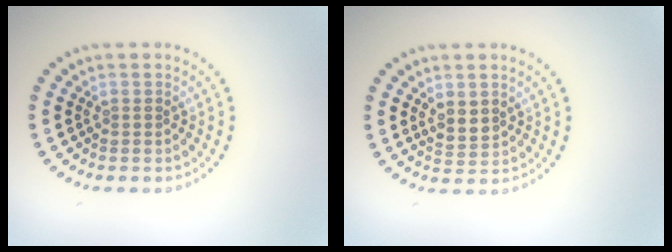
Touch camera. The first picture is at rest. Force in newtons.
{"total": 1.9, "press": 1.6, "slide": 1.1}